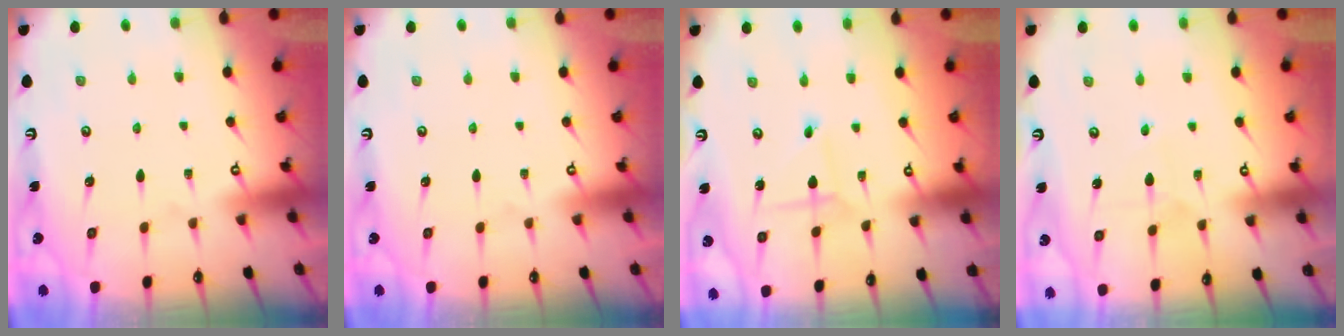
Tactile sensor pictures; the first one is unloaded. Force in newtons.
{"total": 0.0}
{"total": 1.3, "press": 1.3, "slide": 0.1}
{"total": 4.8, "press": 4.8, "slide": 0.3}